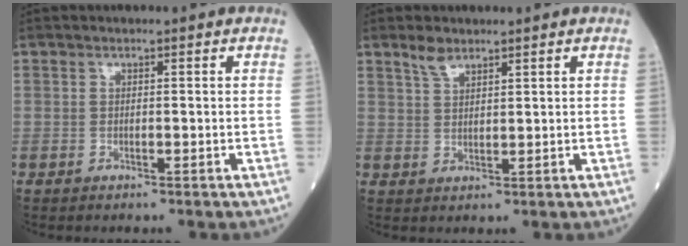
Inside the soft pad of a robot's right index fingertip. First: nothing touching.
{"total": 2.7, "force": [2.2, 0.9, 1.3], "torque": [-0.029, 0.003, 0.046]}